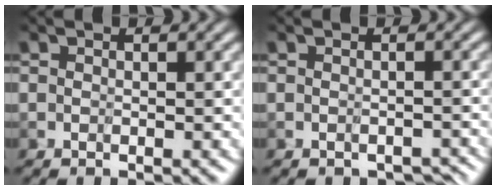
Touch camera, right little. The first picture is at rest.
{"total": 1.9, "force": [-1.6, 0.9, 0.1], "torque": [0.015, 0.006, -0.024]}